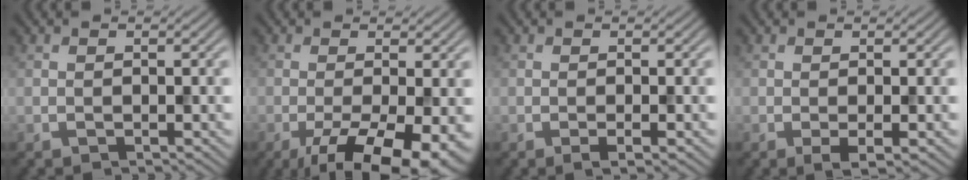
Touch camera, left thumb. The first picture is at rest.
{"total": 10.4, "force": [-4.5, 3.4, 8.7], "torque": [-0.153, -0.015, -0.064]}
{"total": 1.6, "force": [-0.6, 0.1, 1.5], "torque": [-0.026, -0.002, -0.012]}
{"total": 2.0, "force": [-0.5, 0.3, 1.9], "torque": [-0.035, -0.004, -0.011]}